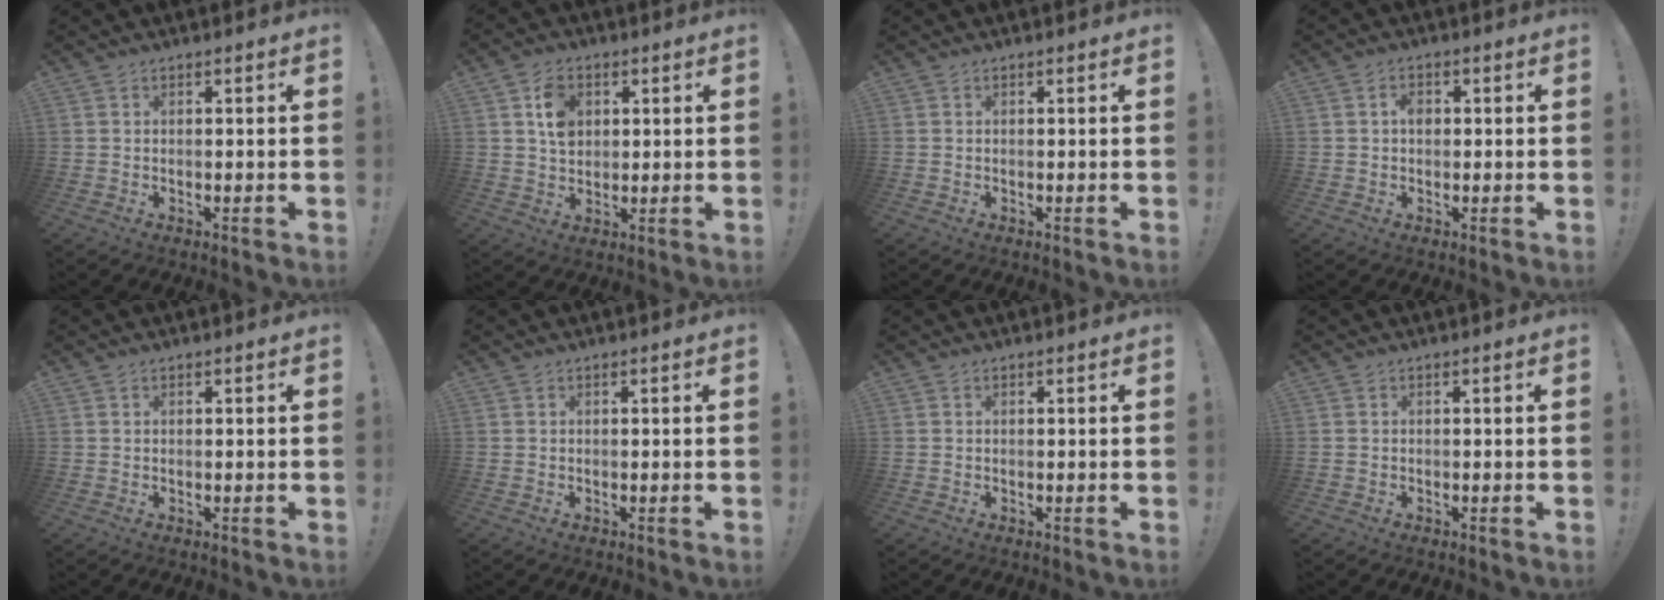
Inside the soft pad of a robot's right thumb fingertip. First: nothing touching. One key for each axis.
{"total": 7.5, "fx": 2.3, "fy": 5.6, "fz": 4.4, "tx": -0.059, "ty": -0.001, "tz": 0.042}
{"total": 0.0}
{"total": 2.5, "fx": 0.0, "fy": 1.8, "fz": 1.7, "tx": -0.018, "ty": 0.001, "tz": -0.005}
{"total": 0.0}
{"total": 0.0}
{"total": 0.0}
{"total": 0.5, "fx": -0.2, "fy": -0.2, "fz": 0.4, "tx": -0.007, "ty": -0.002, "tz": -0.003}